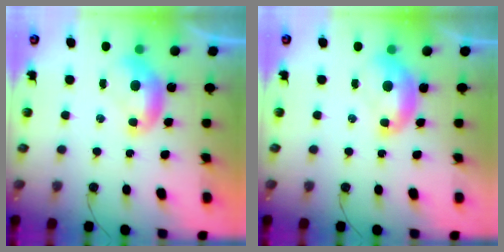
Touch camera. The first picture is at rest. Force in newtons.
{"total": 2.1, "press": 2.0, "slide": 0.4}